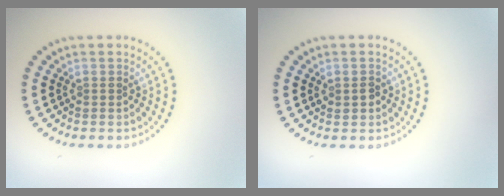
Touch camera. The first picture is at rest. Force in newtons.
{"total": 1.3, "press": 1.3, "slide": 0.1}